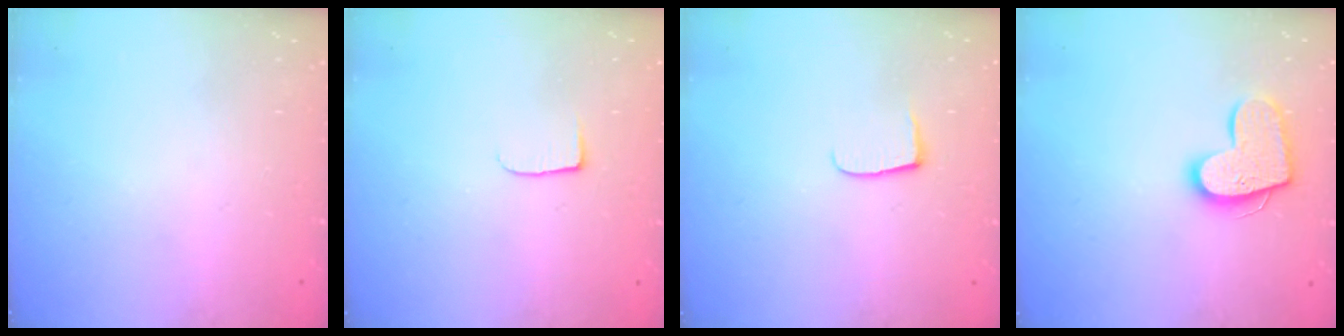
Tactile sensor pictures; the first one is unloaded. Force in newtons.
{"total": 5.0, "press": 4.9, "slide": 0.6}
{"total": 5.2, "press": 5.2, "slide": 0.7}
{"total": 14.2, "press": 14.2, "slide": 1.0}